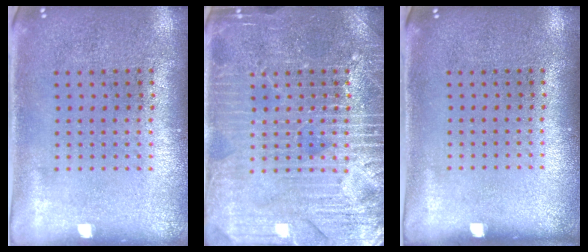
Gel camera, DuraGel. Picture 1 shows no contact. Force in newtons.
{"total": 4.2, "press": 4.2, "slide": 0.6}
{"total": 0.0}